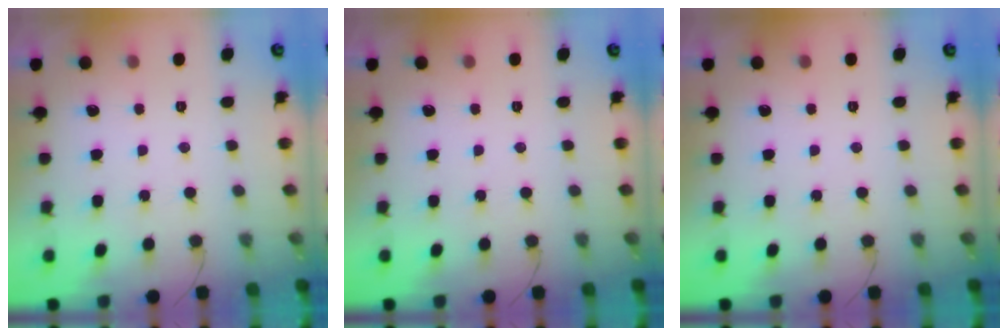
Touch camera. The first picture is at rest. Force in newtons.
{"total": 0.0}
{"total": 0.0}